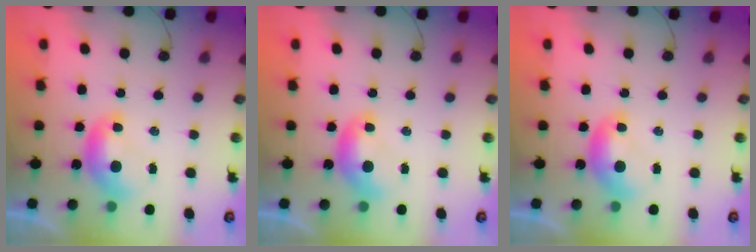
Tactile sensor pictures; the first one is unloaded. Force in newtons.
{"total": 0.0}
{"total": 0.0}